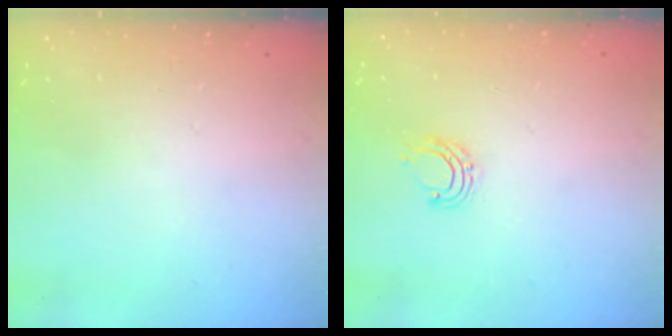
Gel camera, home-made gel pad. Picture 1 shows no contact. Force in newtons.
{"total": 6.6, "press": 6.6, "slide": 0.5}